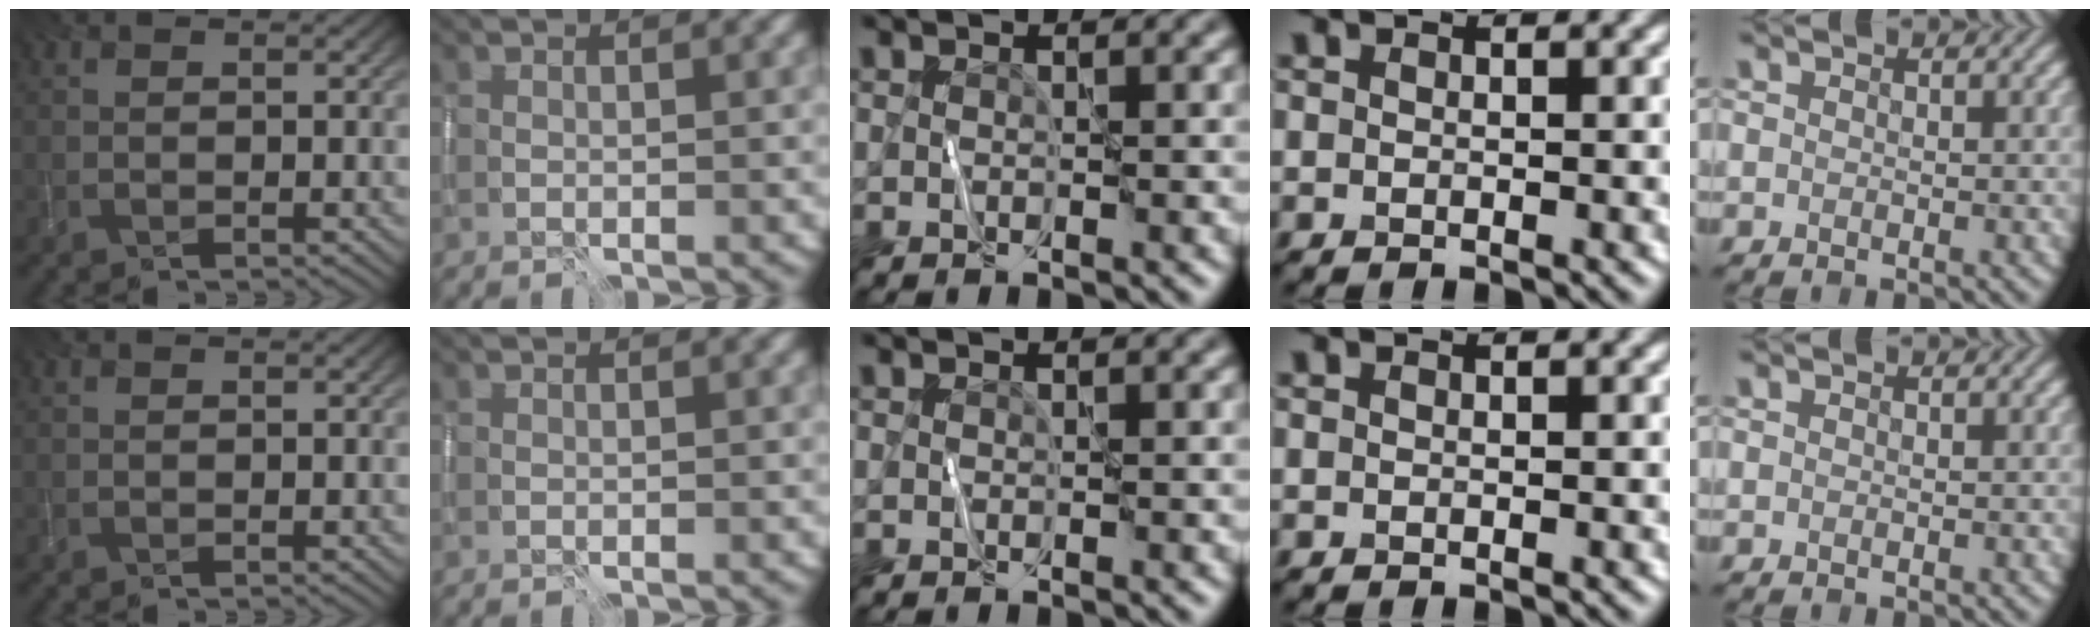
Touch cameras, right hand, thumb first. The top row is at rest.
{}